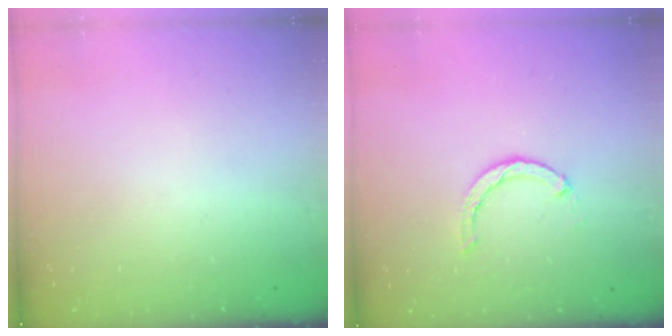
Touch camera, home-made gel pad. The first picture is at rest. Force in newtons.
{"total": 2.4, "press": 2.4, "slide": 0.4}